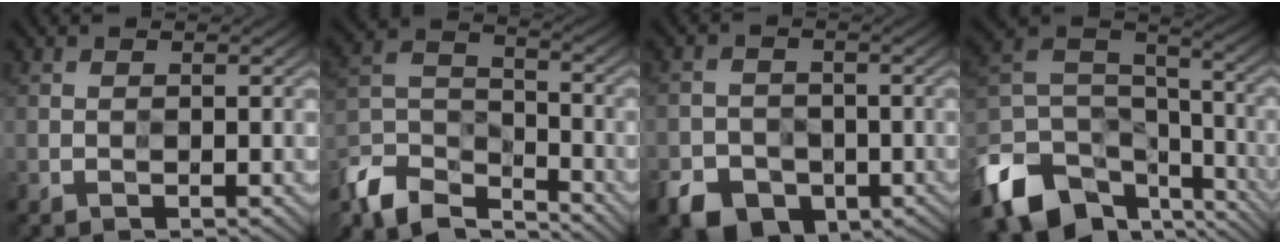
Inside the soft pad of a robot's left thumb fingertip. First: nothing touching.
{"total": 11.8, "force": [-9.5, 4.5, 5.2], "torque": [-0.126, -0.003, -0.187]}
{"total": 5.9, "force": [-3.6, 4.1, 2.2], "torque": [-0.036, -0.011, -0.067]}
{"total": 14.6, "force": [-8.2, 8.9, 8.1], "torque": [-0.213, -0.024, -0.145]}